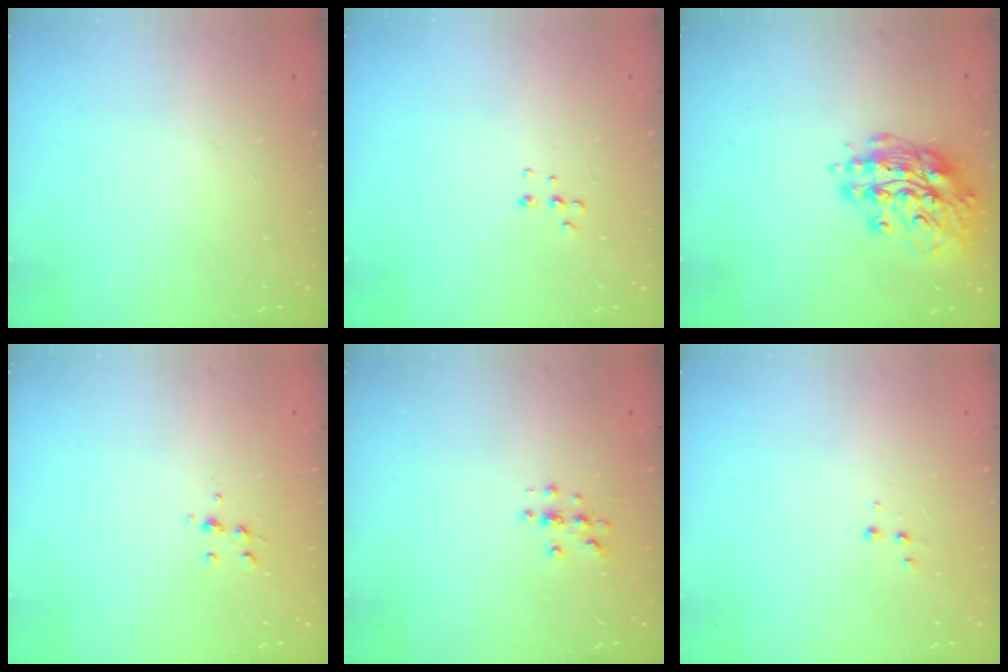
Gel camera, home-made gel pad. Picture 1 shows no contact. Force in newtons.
{"total": 5.1, "press": 5.0, "slide": 0.7}
{"total": 15.2, "press": 15.2, "slide": 0.8}
{"total": 5.4, "press": 5.4, "slide": 0.5}
{"total": 3.1, "press": 3.1, "slide": 0.3}
{"total": 1.9, "press": 1.9, "slide": 0.2}